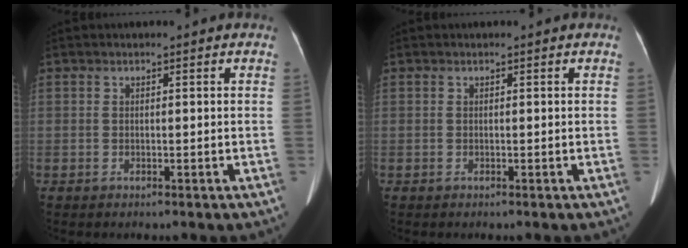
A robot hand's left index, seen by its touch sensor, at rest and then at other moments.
{"total": 0.0}